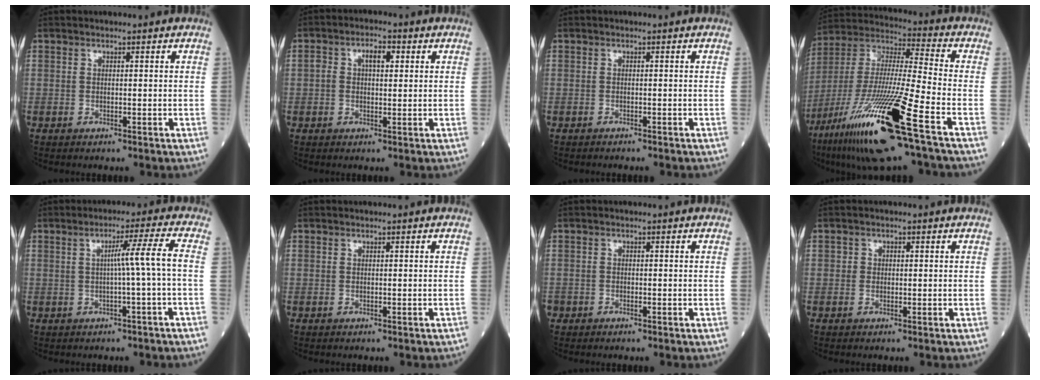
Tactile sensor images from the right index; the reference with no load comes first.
{"total": 4.0, "force": [0.9, 2.0, 3.4], "torque": [-0.064, 0.020, 0.018]}
{"total": 1.4, "force": [-1.3, 0.2, 0.5], "torque": [-0.010, -0.001, -0.016]}
{"total": 23.2, "force": [-12.2, 0.7, 19.8], "torque": [-0.393, -0.057, -0.228]}
{"total": 5.2, "force": [-0.4, -1.6, 4.9], "torque": [-0.079, 0.009, -0.003]}
{"total": 0.0}
{"total": 0.9, "force": [-0.6, 0.6, 0.2], "torque": [-0.001, 0.001, -0.011]}
{"total": 1.0, "force": [0.0, 0.9, 0.3], "torque": [-0.003, 0.003, -0.001]}